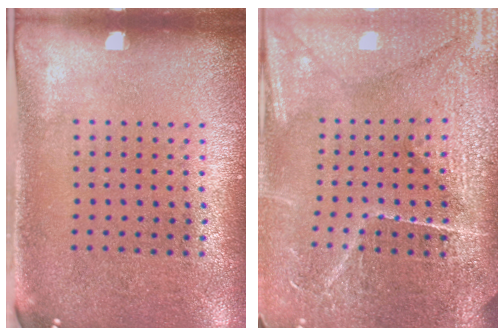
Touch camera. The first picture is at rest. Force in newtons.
{"total": 4.4, "press": 4.0, "slide": 1.9}